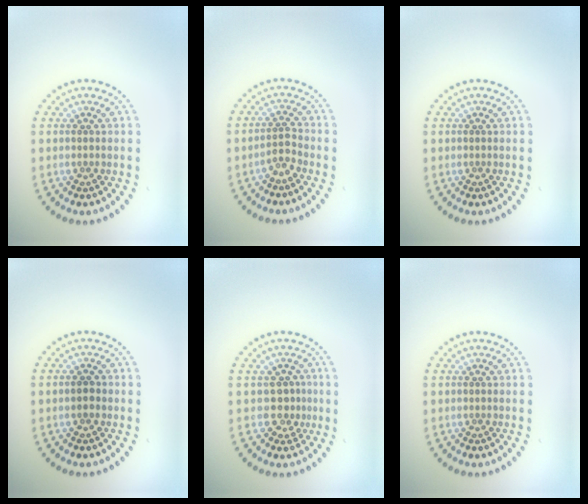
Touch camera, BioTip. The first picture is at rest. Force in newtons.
{"total": 1.7, "press": 1.2, "slide": 1.2}
{"total": 0.0}
{"total": 1.2, "press": 1.2, "slide": 0.1}
{"total": 2.0, "press": 1.5, "slide": 1.3}
{"total": 0.0}